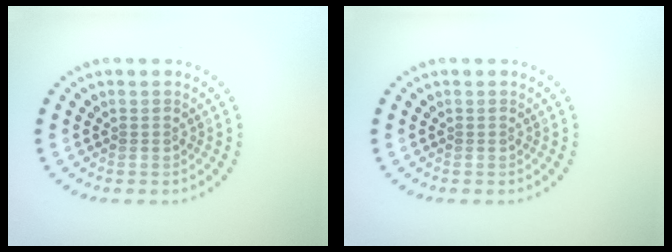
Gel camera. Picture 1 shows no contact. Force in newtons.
{"total": 0.0}